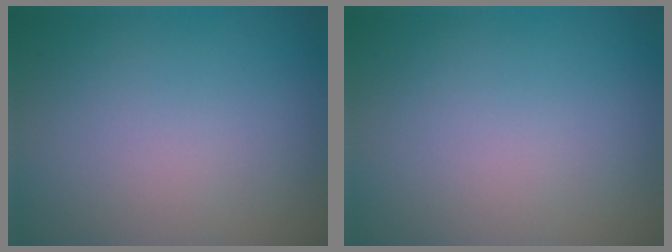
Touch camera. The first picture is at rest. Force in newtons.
{"total": 0.0}